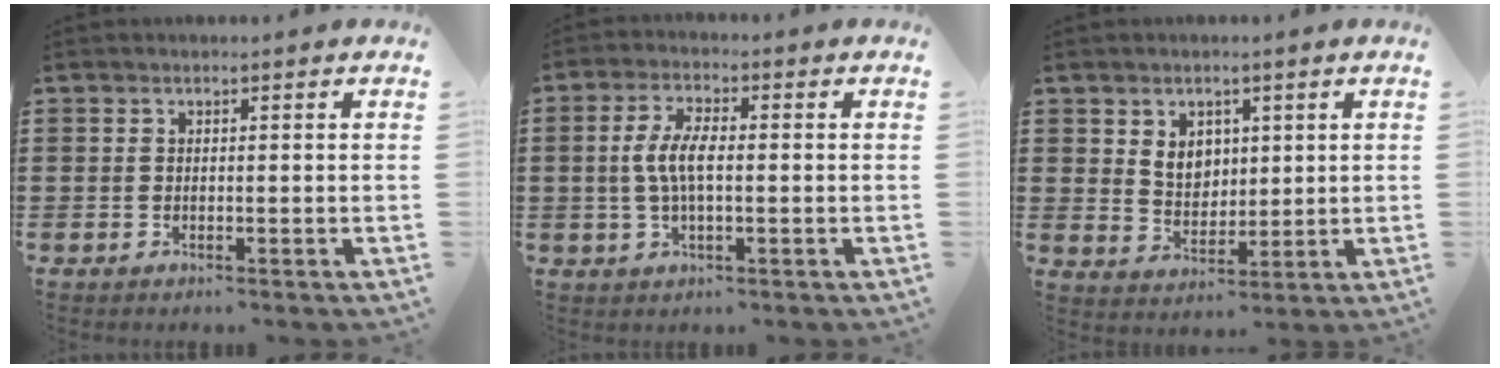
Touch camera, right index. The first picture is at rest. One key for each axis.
{"total": 5.8, "fx": -0.2, "fy": 2.2, "fz": 5.4, "tx": -0.120, "ty": -0.001, "tz": -0.011}
{"total": 4.6, "fx": 2.0, "fy": 3.7, "fz": 2.0, "tx": -0.045, "ty": 0.010, "tz": 0.034}